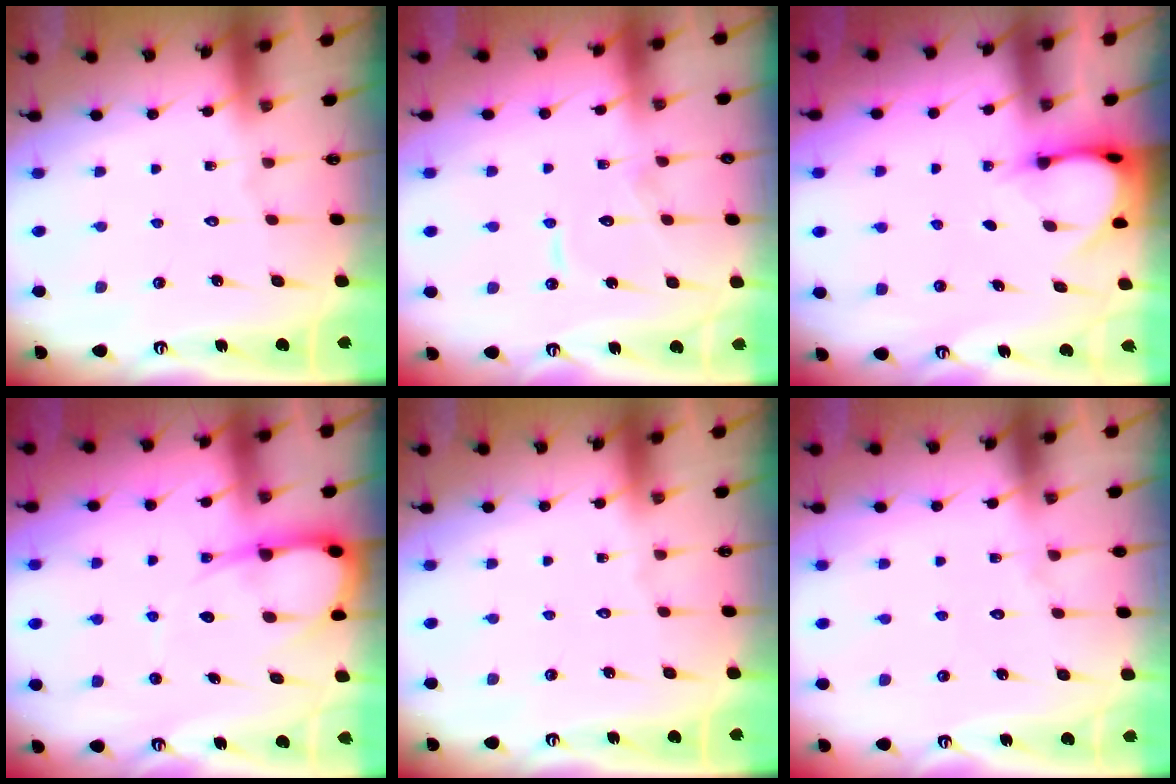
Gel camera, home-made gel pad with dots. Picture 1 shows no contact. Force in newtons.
{"total": 7.2, "press": 7.1, "slide": 0.7}
{"total": 3.8, "press": 3.8, "slide": 0.3}
{"total": 7.7, "press": 7.6, "slide": 1.1}
{"total": 0.0}
{"total": 4.2, "press": 4.2, "slide": 0.4}